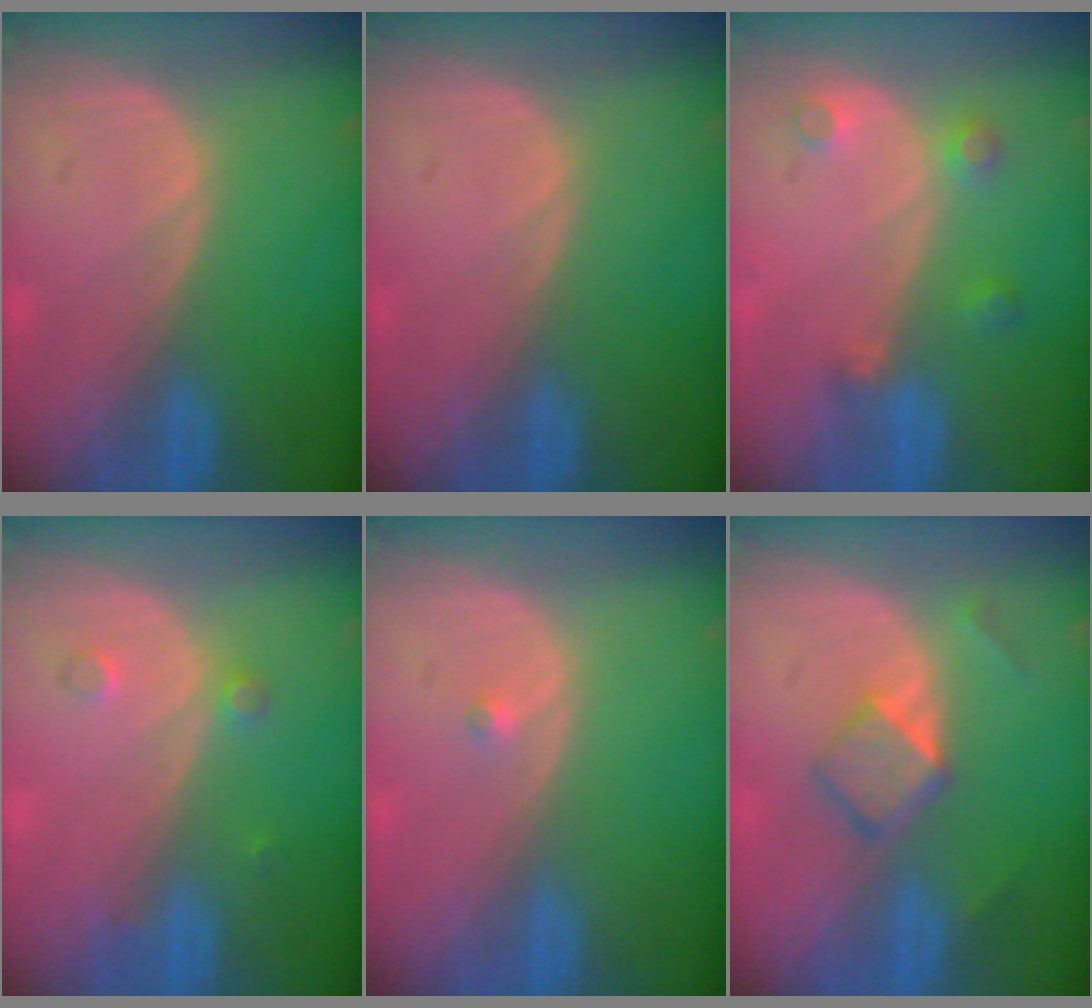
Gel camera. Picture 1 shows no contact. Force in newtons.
{"total": 0.0}
{"total": 3.4, "press": 3.1, "slide": 1.3}
{"total": 1.7, "press": 1.7, "slide": 0.3}
{"total": 0.7, "press": 0.5, "slide": 0.4}
{"total": 4.3, "press": 4.3, "slide": 0.6}